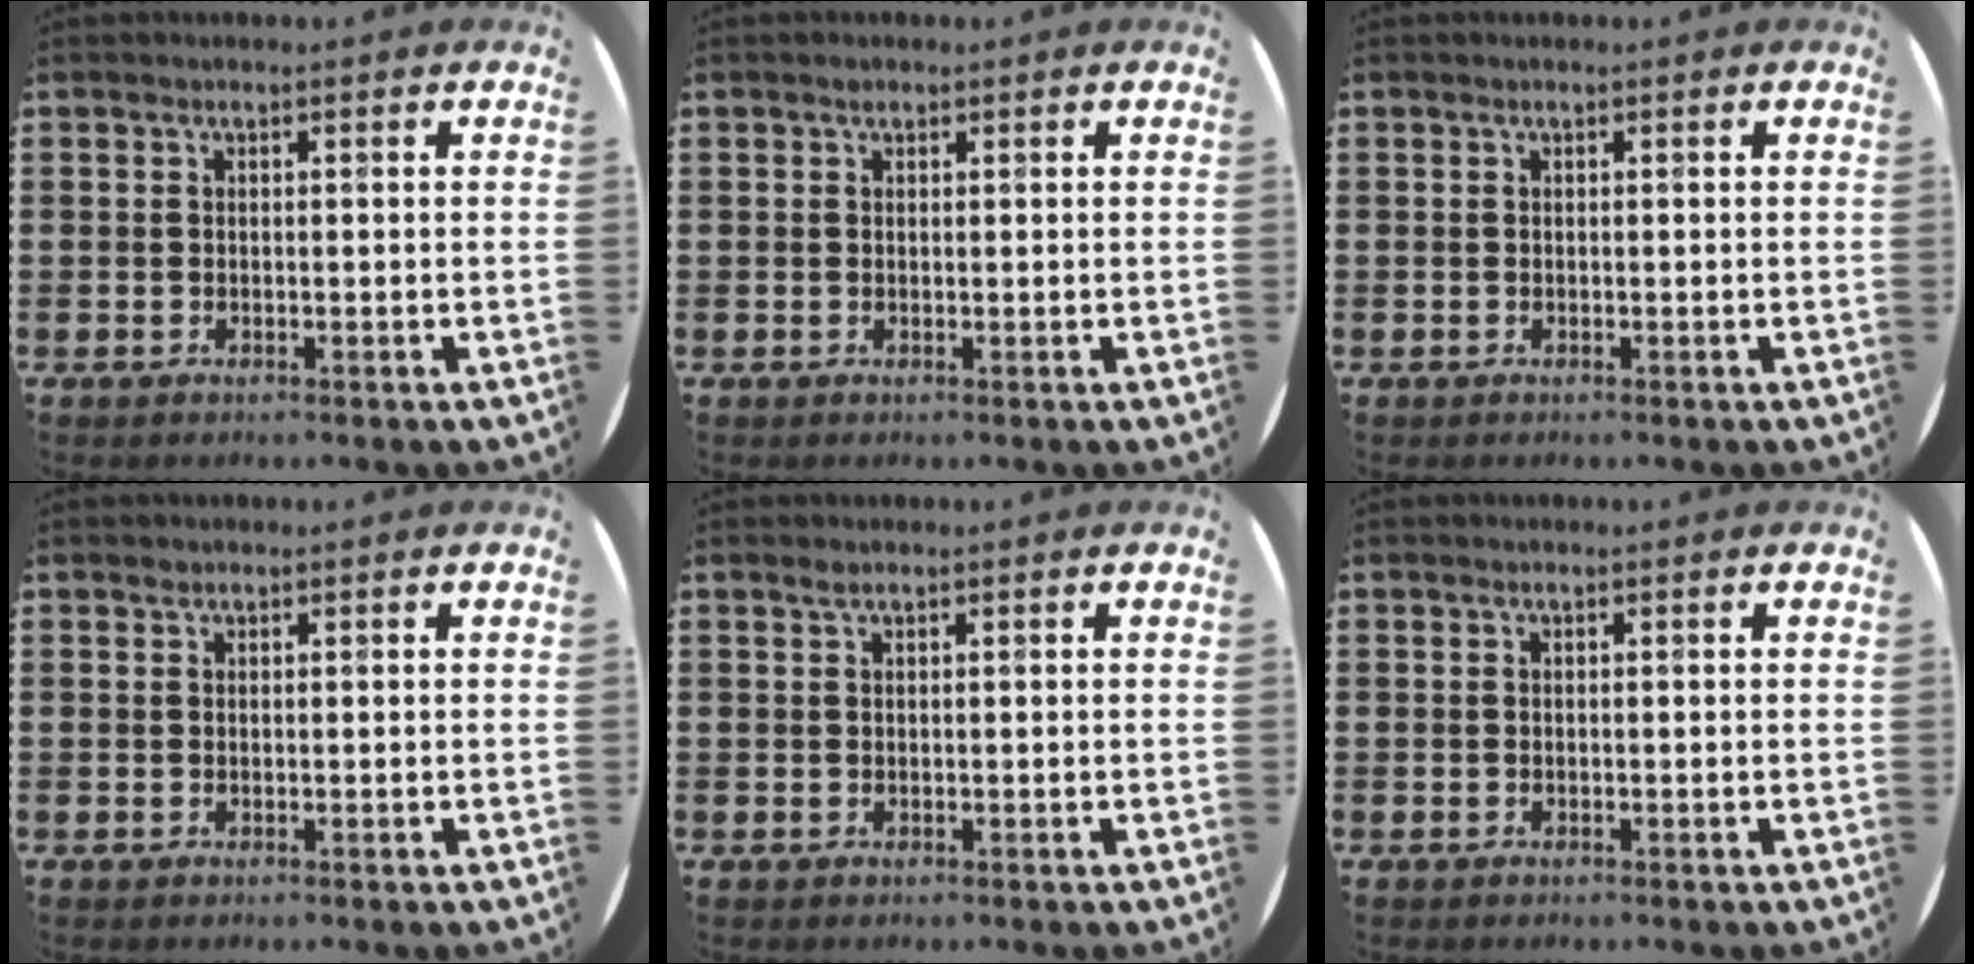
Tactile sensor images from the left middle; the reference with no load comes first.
{"total": 0.5, "force": [0.4, 0.3, 0.1], "torque": [0.006, 0.000, 0.005]}
{"total": 0.0}
{"total": 0.0}
{"total": 0.5, "force": [0.4, 0.0, 0.3], "torque": [-0.006, 0.001, 0.007]}
{"total": 0.0}